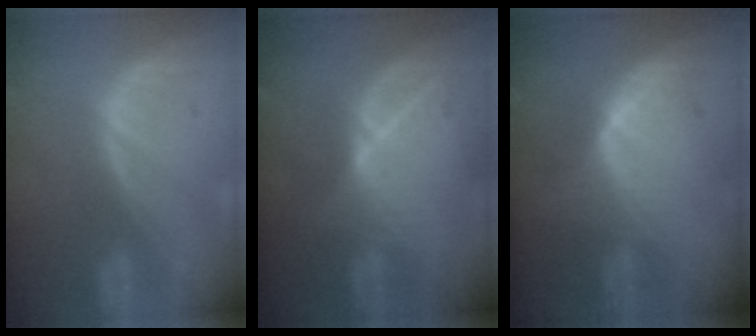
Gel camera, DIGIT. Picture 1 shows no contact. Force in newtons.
{"total": 9.2, "press": 8.2, "slide": 4.1}
{"total": 6.5, "press": 6.2, "slide": 1.8}